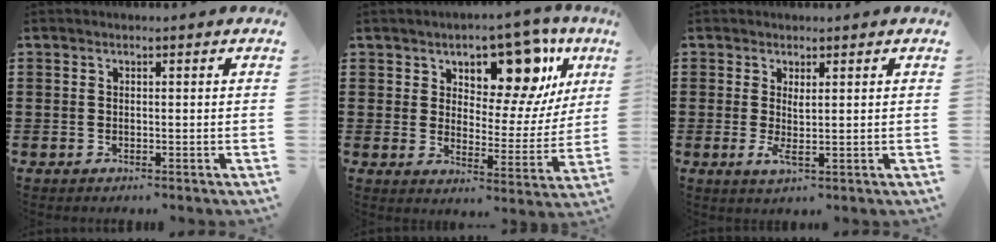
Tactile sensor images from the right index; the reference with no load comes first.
{"total": 11.6, "force": [7.9, 5.3, 6.6], "torque": [-0.112, -0.048, 0.137]}
{"total": 1.8, "force": [0.7, 0.0, 1.7], "torque": [-0.036, -0.006, 0.014]}